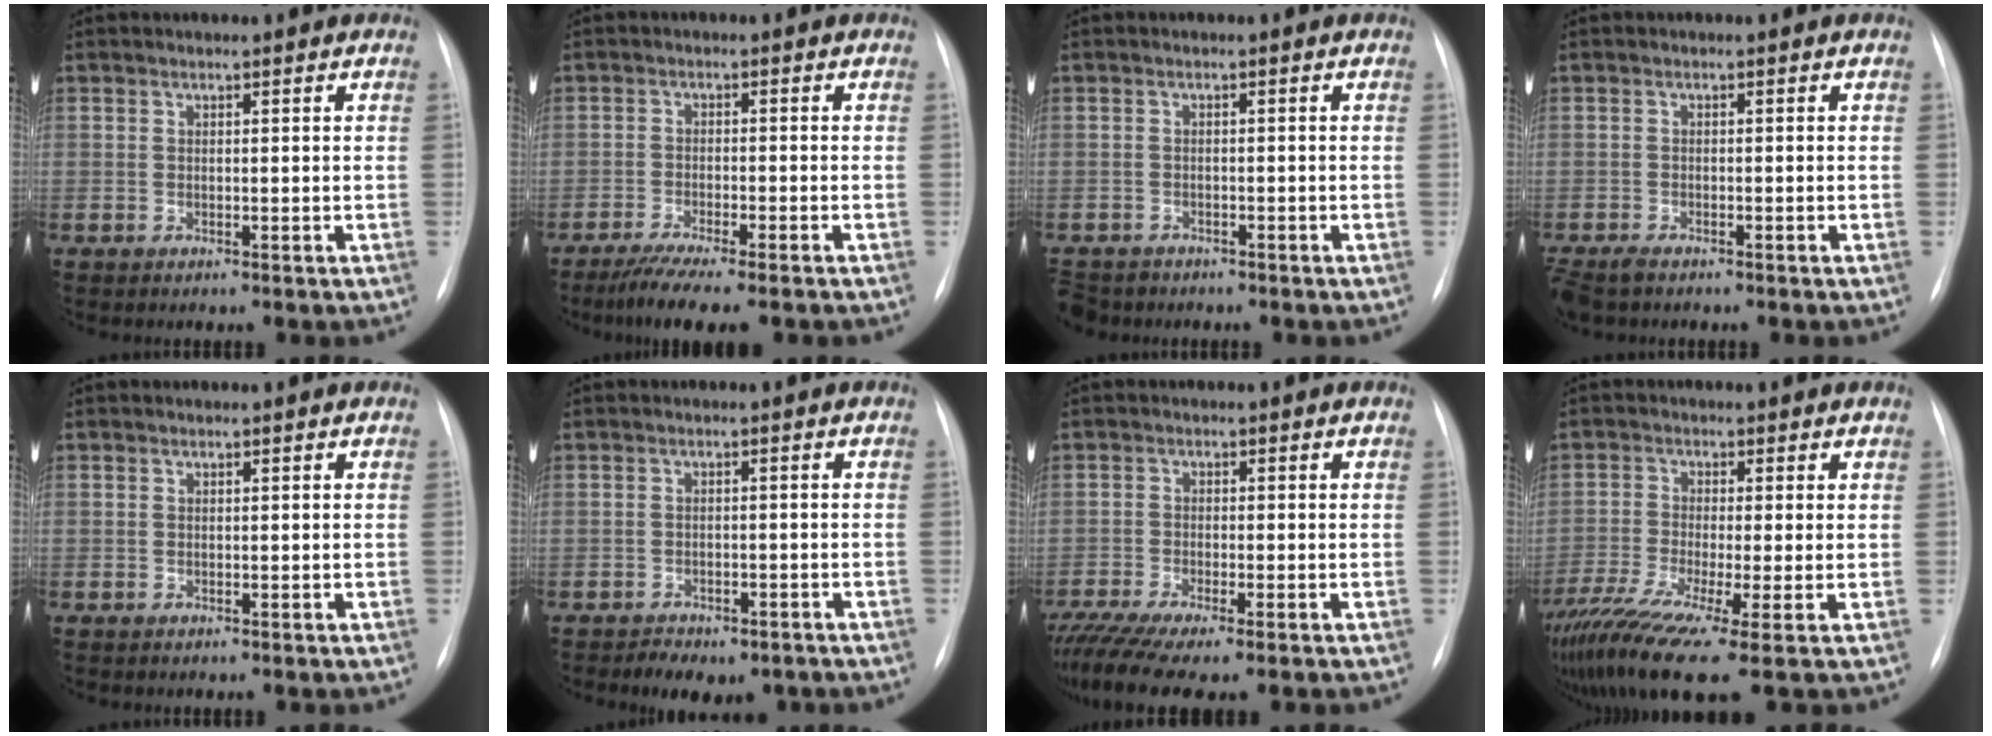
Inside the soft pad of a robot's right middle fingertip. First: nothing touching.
{"total": 8.3, "force": [-6.5, 0.3, 5.1], "torque": [-0.074, -0.022, -0.099]}
{"total": 4.9, "force": [-3.9, 2.8, 0.7], "torque": [-0.012, -0.001, -0.064]}
{"total": 3.6, "force": [-2.8, 1.4, 1.9], "torque": [-0.038, -0.008, -0.048]}
{"total": 0.0}
{"total": 6.9, "force": [-5.3, 3.2, 3.0], "torque": [-0.035, 0.005, -0.063]}
{"total": 9.1, "force": [-7.1, 0.8, 5.6], "torque": [-0.091, -0.016, -0.116]}
{"total": 12.9, "force": [-8.3, 0.6, 9.8], "torque": [-0.189, -0.035, -0.143]}